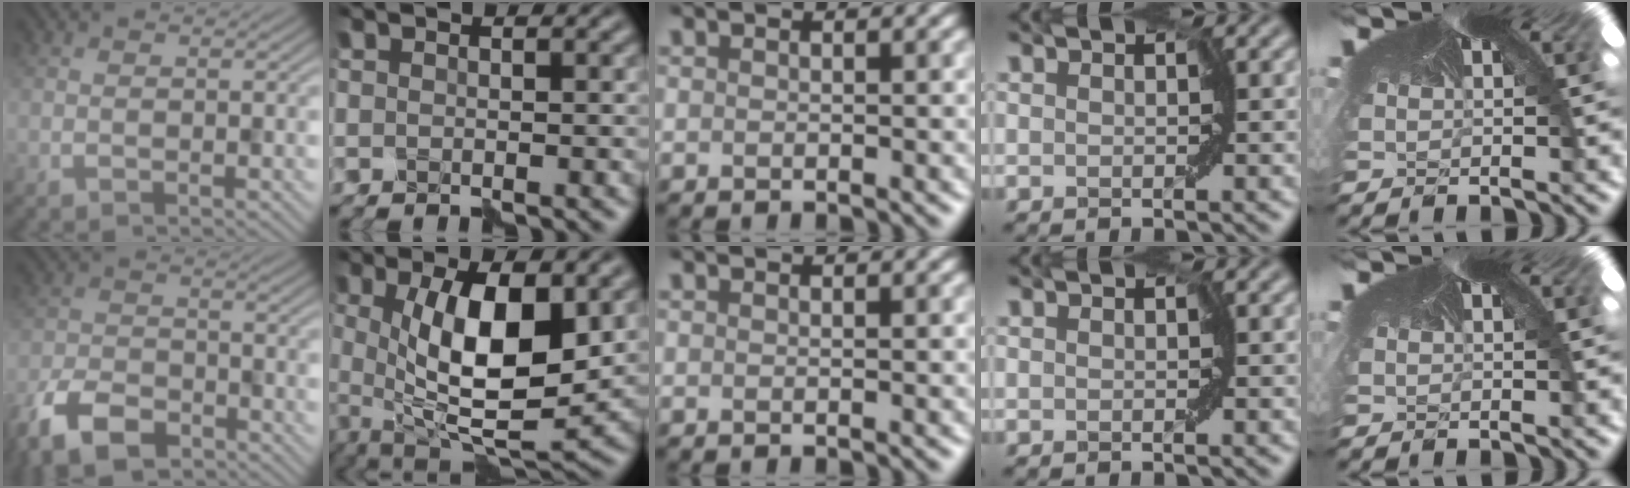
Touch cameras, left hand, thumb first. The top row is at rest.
{"thumb": {"total": 8.5, "force": [-6.3, 4.1, 4.0], "torque": [-0.078, -0.015, -0.125]}, "index": {"total": 10.3, "force": [1.3, 3.7, 9.5], "torque": [-0.159, -0.010, 0.024]}}